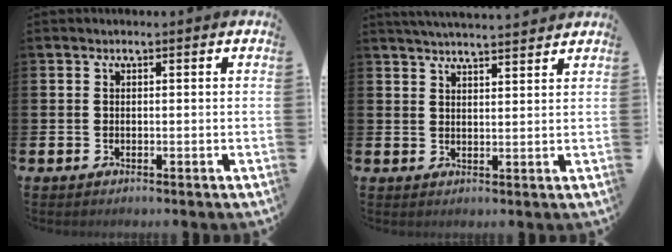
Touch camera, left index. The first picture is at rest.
{"total": 3.9, "force": [3.8, -0.3, 0.3], "torque": [-0.010, -0.018, 0.069]}